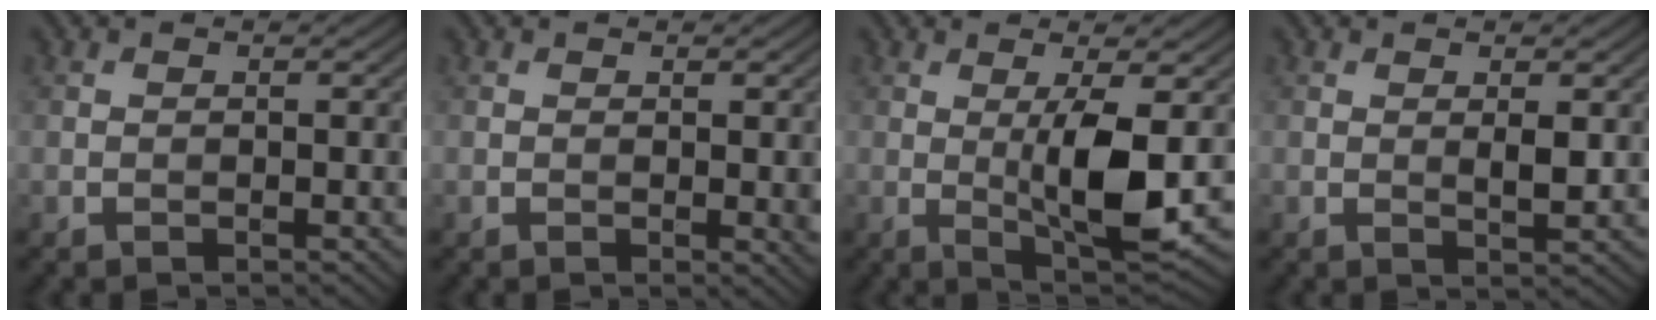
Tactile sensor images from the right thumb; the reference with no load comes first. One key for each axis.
{"total": 1.3, "fx": 0.2, "fy": 0.2, "fz": 1.2, "tx": -0.016, "ty": -0.005, "tz": 0.001}
{"total": 7.7, "fx": 0.1, "fy": 1.6, "fz": 7.5, "tx": -0.136, "ty": -0.002, "tz": 0.006}
{"total": 1.9, "fx": 0.5, "fy": 0.5, "fz": 1.7, "tx": -0.036, "ty": -0.006, "tz": 0.011}